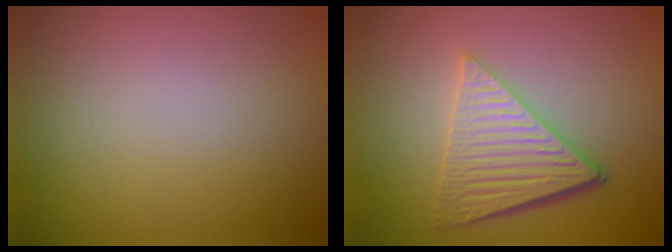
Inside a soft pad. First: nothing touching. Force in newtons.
{"total": 5.8, "press": 4.4, "slide": 3.8}